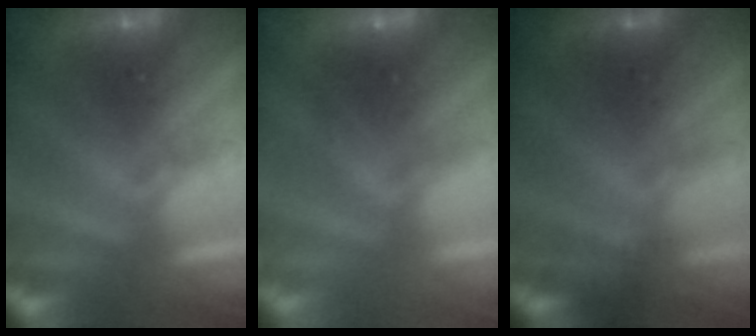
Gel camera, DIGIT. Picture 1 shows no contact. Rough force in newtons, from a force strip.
{"total": 2.8}
{"total": 4.7}